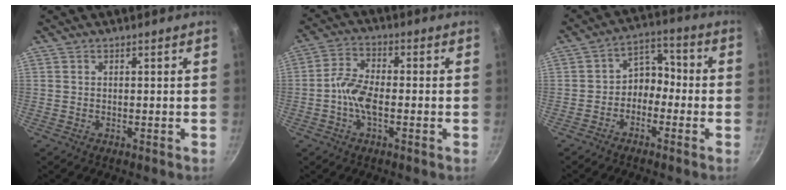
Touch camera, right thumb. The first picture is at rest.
{"total": 7.3, "force": [-1.6, 3.4, 6.3], "torque": [-0.130, 0.016, -0.037]}
{"total": 6.8, "force": [-2.0, 5.1, 4.1], "torque": [-0.033, 0.042, -0.050]}